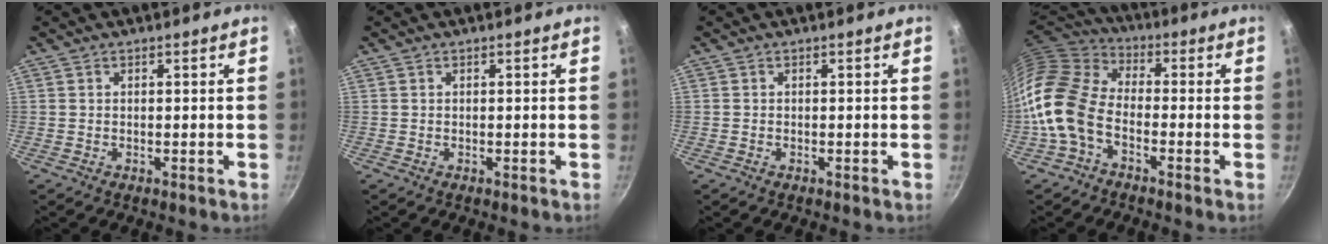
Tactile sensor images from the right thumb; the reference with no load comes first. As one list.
[{"total": 0.0}, {"total": 0.0}, {"total": 14.3, "force": [-4.9, 9.1, 9.8], "torque": [-0.179, 0.050, -0.125]}]